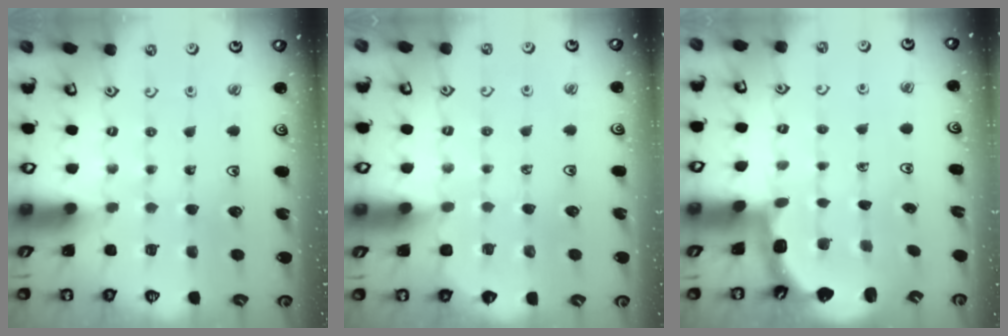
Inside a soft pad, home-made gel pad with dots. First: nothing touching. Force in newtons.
{"total": 2.3, "press": 2.2, "slide": 0.4}
{"total": 2.6, "press": 2.3, "slide": 1.3}